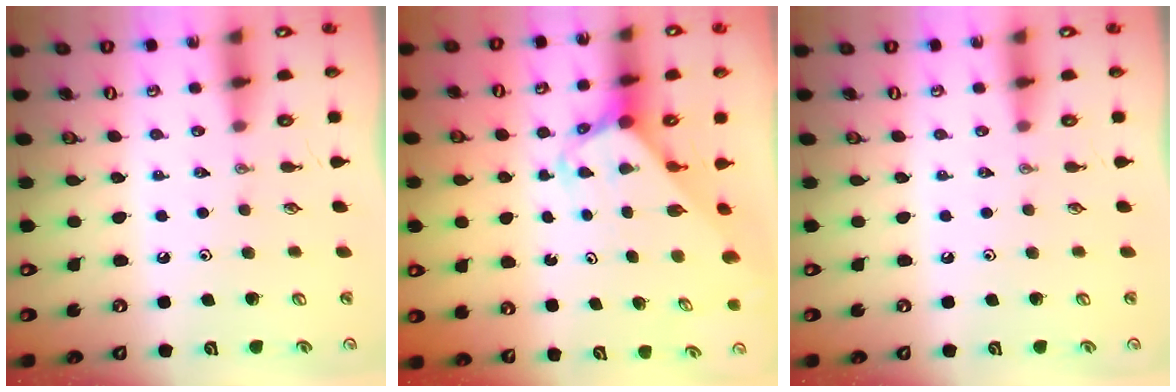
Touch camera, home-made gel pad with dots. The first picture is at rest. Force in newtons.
{"total": 3.0, "press": 3.0, "slide": 0.1}
{"total": 0.0}